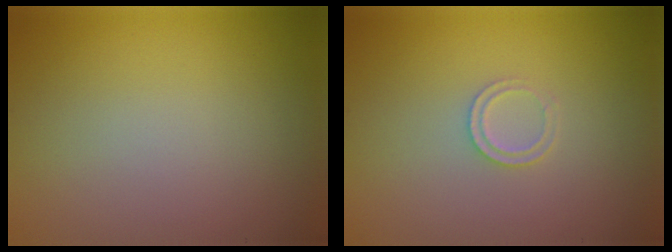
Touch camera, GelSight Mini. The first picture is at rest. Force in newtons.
{"total": 1.2, "press": 1.2, "slide": 0.2}